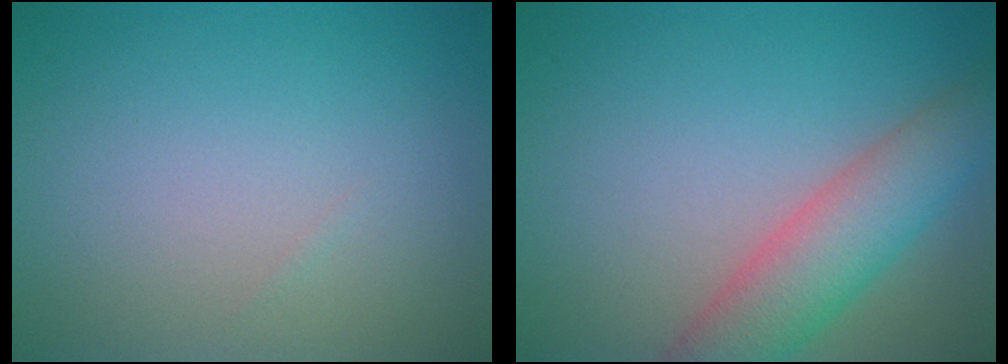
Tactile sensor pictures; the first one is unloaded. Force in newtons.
{"total": 5.8, "press": 5.8, "slide": 0.5}